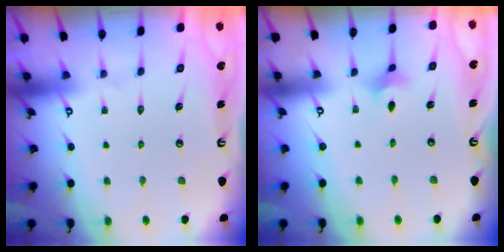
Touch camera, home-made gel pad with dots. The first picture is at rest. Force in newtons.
{"total": 2.5, "press": 2.5, "slide": 0.4}